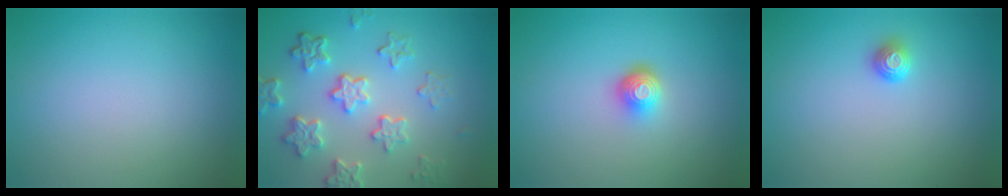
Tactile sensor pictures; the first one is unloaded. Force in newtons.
{"total": 6.0, "press": 4.5, "slide": 4.0}
{"total": 2.3, "press": 1.5, "slide": 1.8}
{"total": 1.3, "press": 1.1, "slide": 0.7}